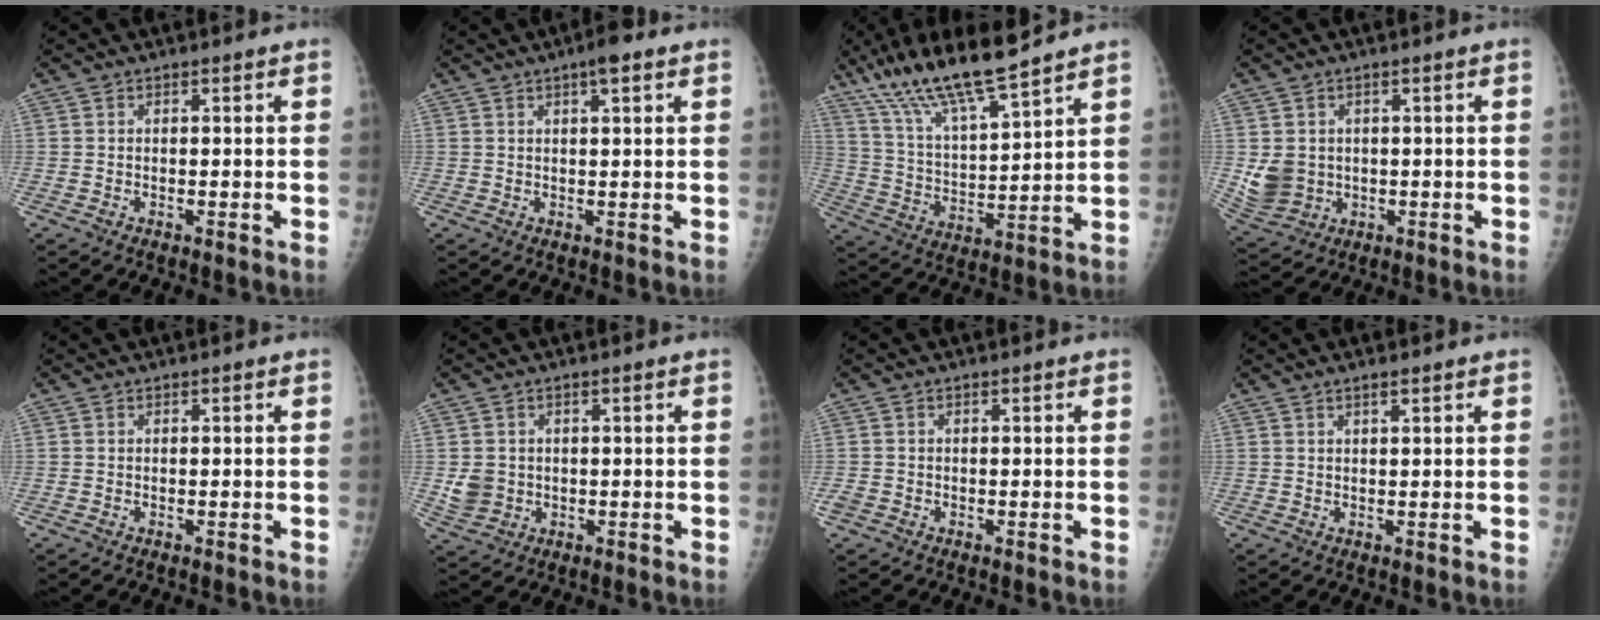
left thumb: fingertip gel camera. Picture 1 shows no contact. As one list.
[{"total": 3.9, "force": [2.2, 0.9, 3.1], "torque": [-0.044, 0.000, 0.029]}, {"total": 15.8, "force": [12.3, 2.1, 9.7], "torque": [-0.170, -0.056, 0.233]}, {"total": 6.5, "force": [0.5, 5.7, 3.2], "torque": [-0.050, -0.008, 0.026]}, {"total": 0.0}, {"total": 4.2, "force": [0.1, 3.8, 1.8], "torque": [-0.026, -0.003, 0.013]}, {"total": 1.4, "force": [-0.4, 1.2, 0.7], "torque": [-0.013, 0.000, -0.007]}, {"total": 1.6, "force": [1.2, 0.3, 1.1], "torque": [-0.018, -0.005, 0.020]}]